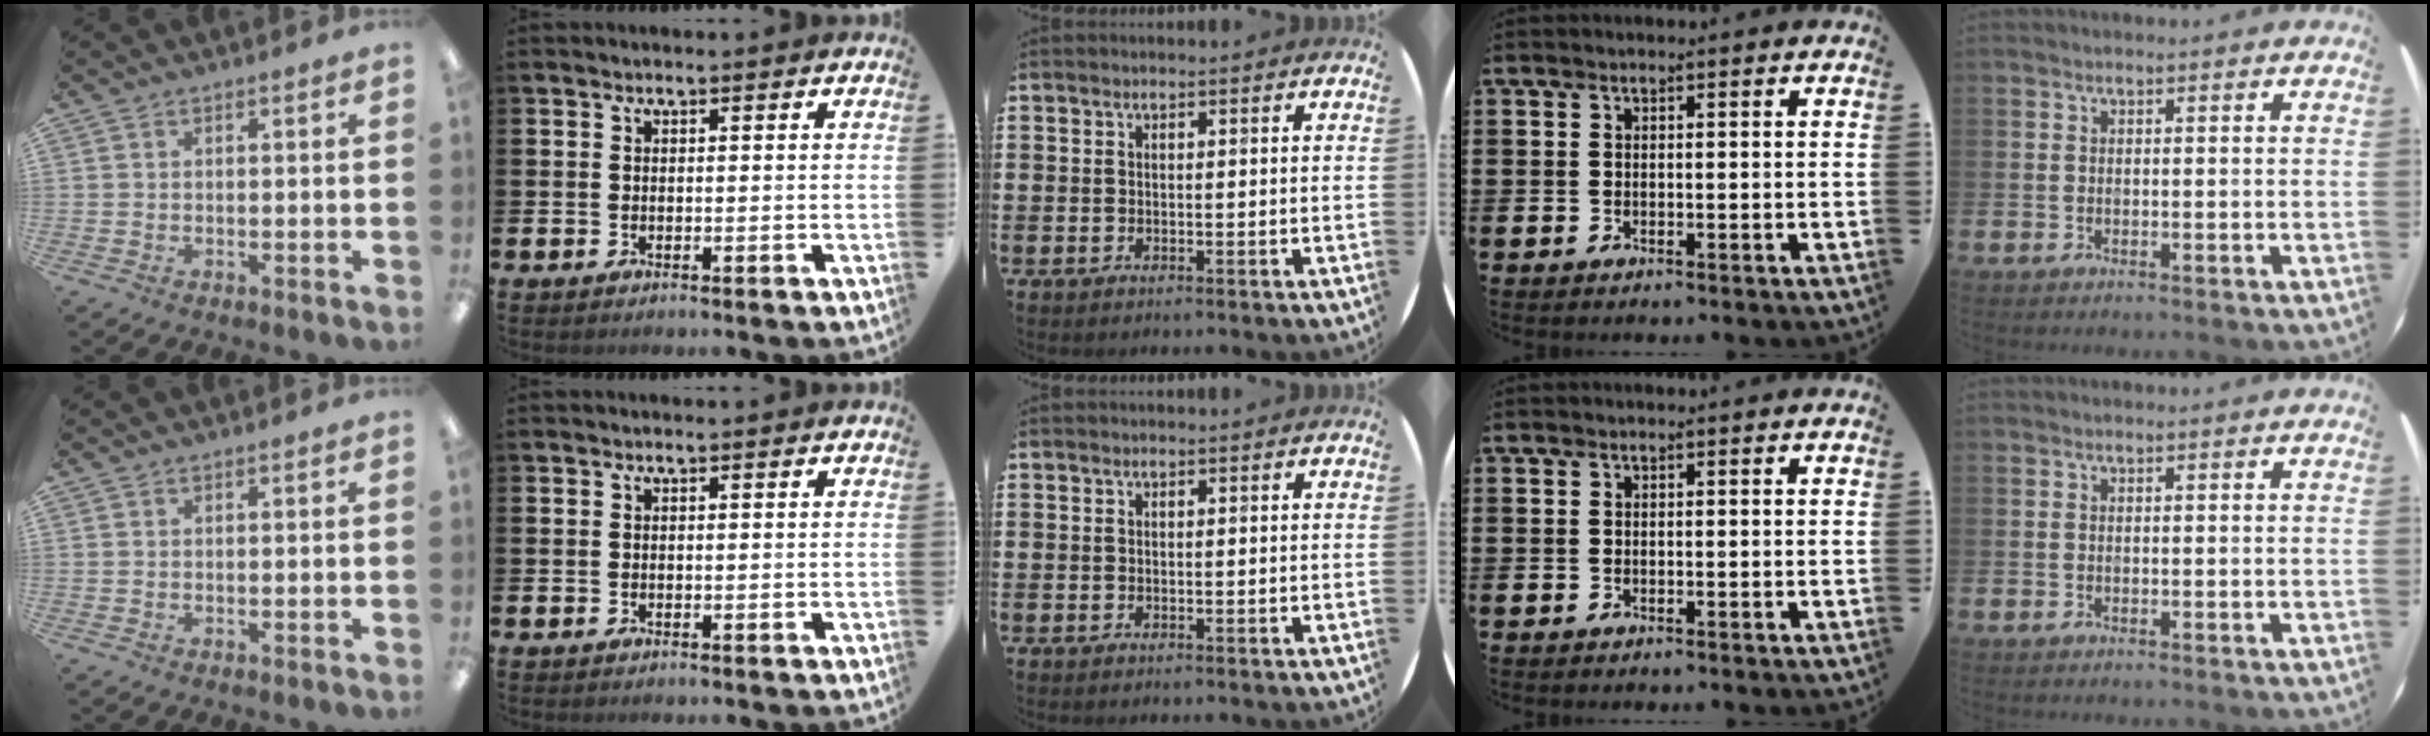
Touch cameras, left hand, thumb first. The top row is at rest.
{}